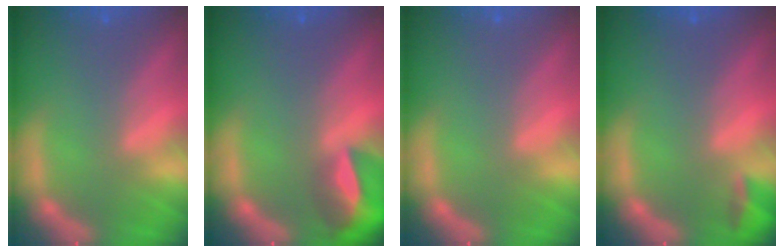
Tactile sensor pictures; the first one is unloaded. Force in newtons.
{"total": 6.9}
{"total": 0.0}
{"total": 1.9}